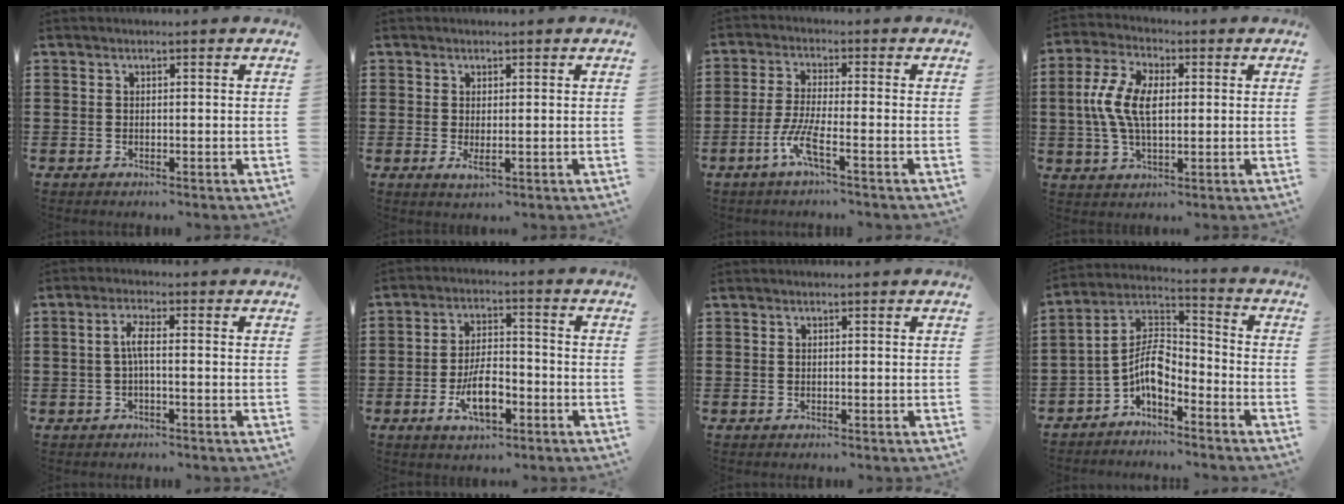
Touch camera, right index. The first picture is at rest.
{"total": 1.9, "force": [0.0, 0.6, 1.8], "torque": [-0.033, -0.003, 0.001]}
{"total": 5.7, "force": [-3.1, 0.6, 4.8], "torque": [-0.114, -0.013, -0.064]}
{"total": 8.2, "force": [0.4, 4.3, 6.9], "torque": [-0.162, 0.006, -0.002]}
{"total": 3.1, "force": [-0.5, 0.7, 3.0], "torque": [-0.064, 0.000, -0.013]}
{"total": 7.4, "force": [-2.9, 3.3, 5.9], "torque": [-0.116, 0.002, -0.052]}
{"total": 0.0}
{"total": 7.4, "force": [-3.5, 3.7, 5.4], "torque": [-0.129, -0.009, -0.076]}